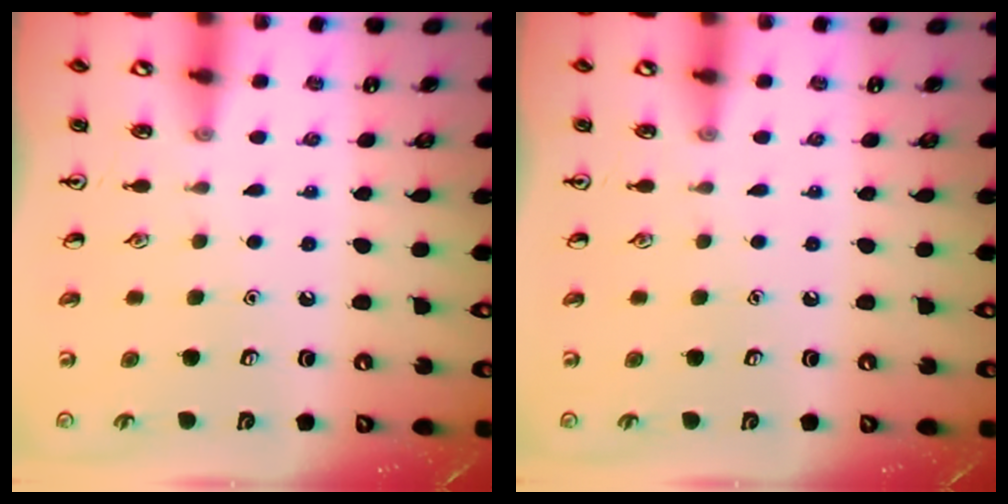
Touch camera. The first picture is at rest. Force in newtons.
{"total": 0.0}